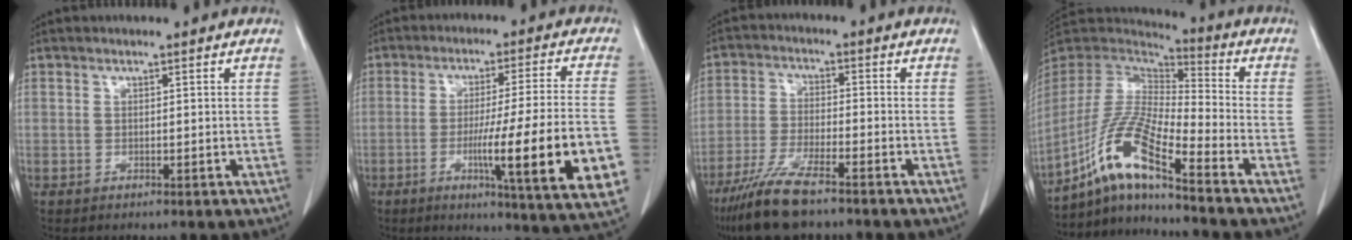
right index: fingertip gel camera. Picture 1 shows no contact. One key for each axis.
{"total": 18.5, "fx": -4.9, "fy": -0.6, "fz": 17.8, "tx": -0.221, "ty": -0.022, "tz": -0.069}
{"total": 9.7, "fx": -7.2, "fy": 1.4, "fz": 6.3, "tx": -0.130, "ty": -0.028, "tz": -0.132}
{"total": 13.4, "fx": -8.8, "fy": 0.2, "fz": 10.1, "tx": -0.218, "ty": -0.002, "tz": -0.168}